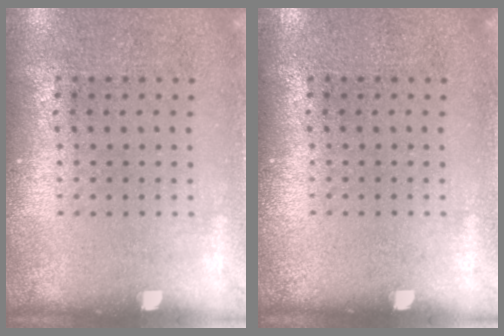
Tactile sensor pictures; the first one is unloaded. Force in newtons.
{"total": 0.0}